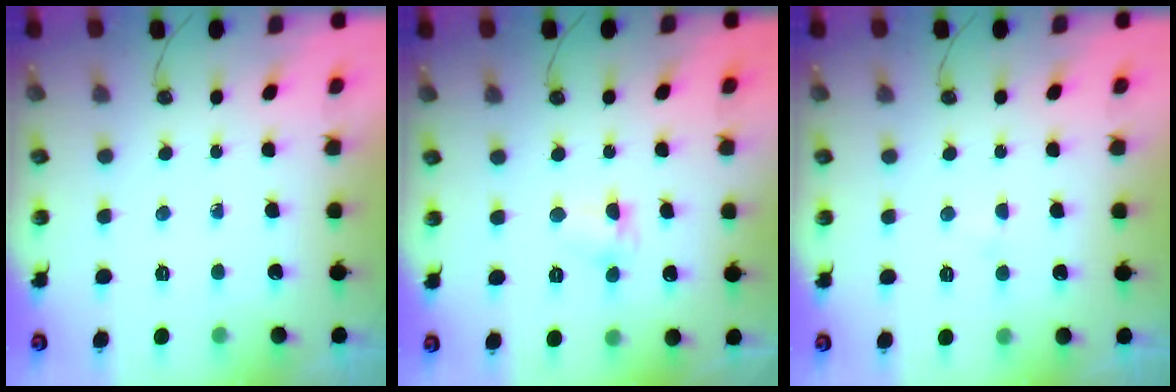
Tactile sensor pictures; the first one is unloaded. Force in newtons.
{"total": 2.2, "press": 2.2, "slide": 0.5}
{"total": 1.7, "press": 1.7, "slide": 0.3}